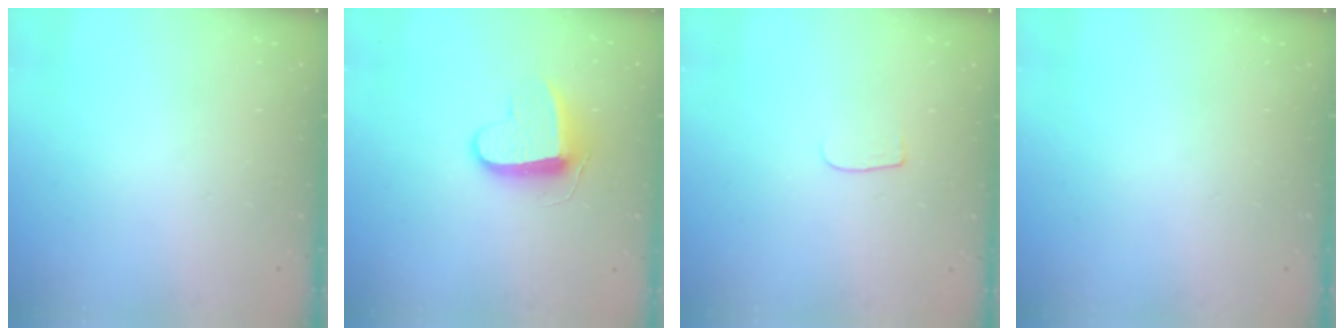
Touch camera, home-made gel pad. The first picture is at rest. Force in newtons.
{"total": 9.5, "press": 9.5, "slide": 0.1}
{"total": 4.3, "press": 4.3, "slide": 0.5}
{"total": 0.0}